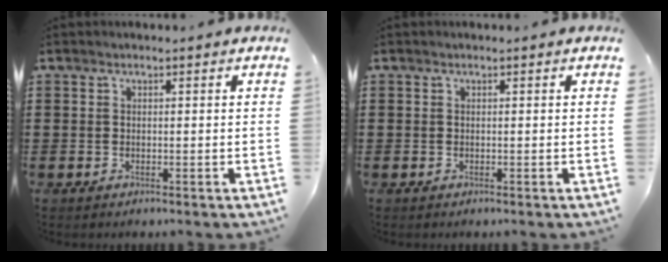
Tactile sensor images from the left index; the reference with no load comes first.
{"total": 0.0}